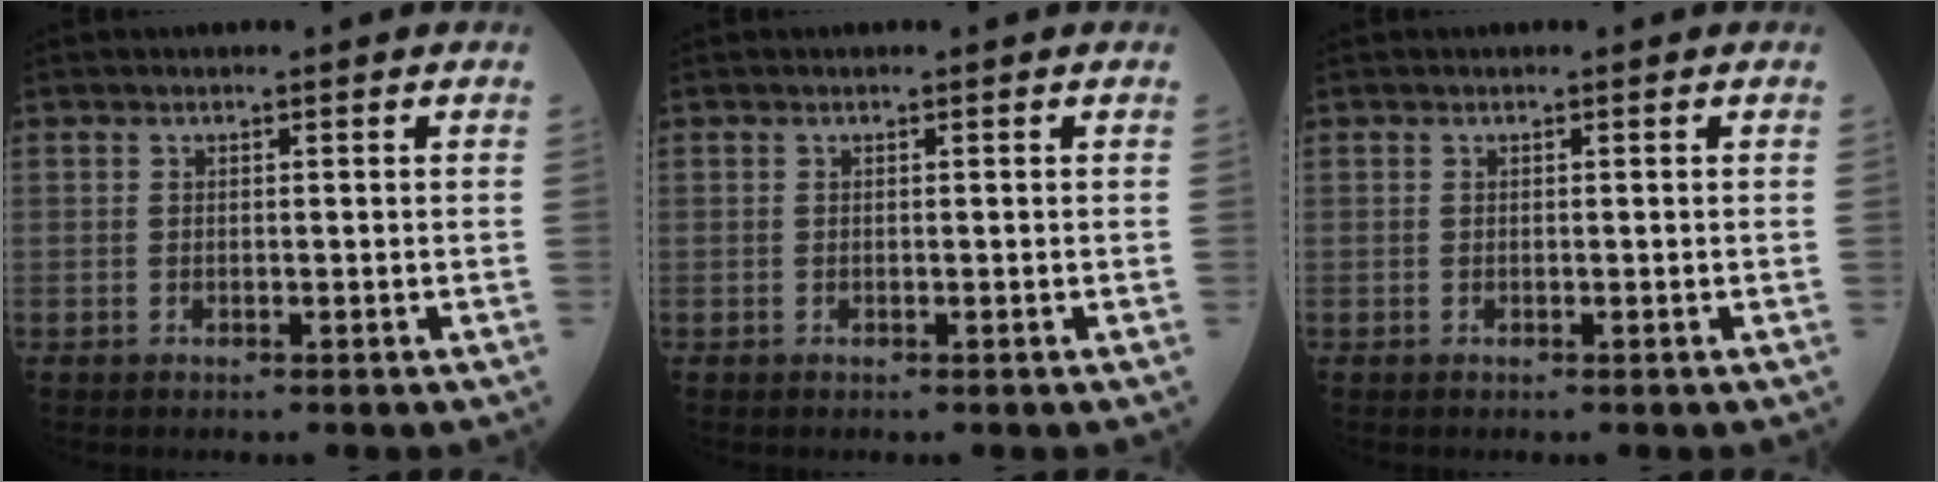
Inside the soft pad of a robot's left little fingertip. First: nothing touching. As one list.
[{"total": 0.0}, {"total": 0.0}]